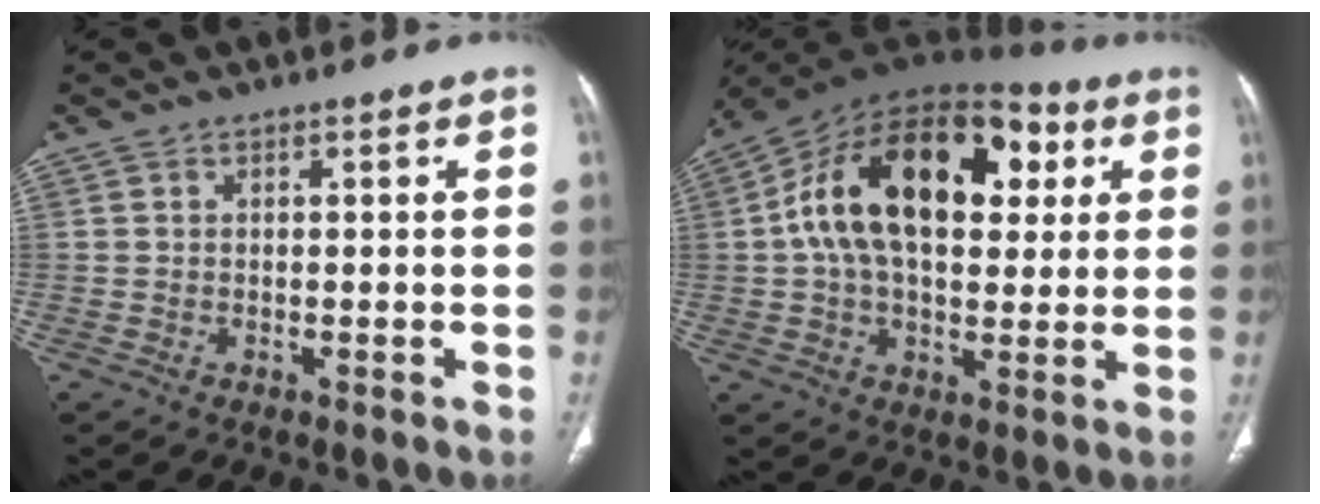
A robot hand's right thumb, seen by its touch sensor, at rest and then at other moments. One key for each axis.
{"total": 25.2, "fx": 5.8, "fy": 14.8, "fz": 19.5, "tx": -0.315, "ty": 0.028, "tz": 0.085}